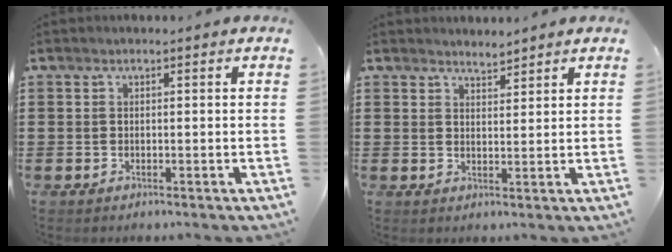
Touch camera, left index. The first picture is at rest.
{"total": 2.4, "force": [2.4, 0.3, -0.1], "torque": [-0.004, -0.002, 0.046]}